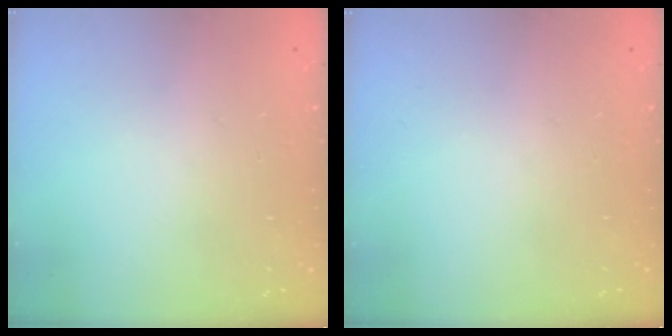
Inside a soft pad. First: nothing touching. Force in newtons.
{"total": 0.0}